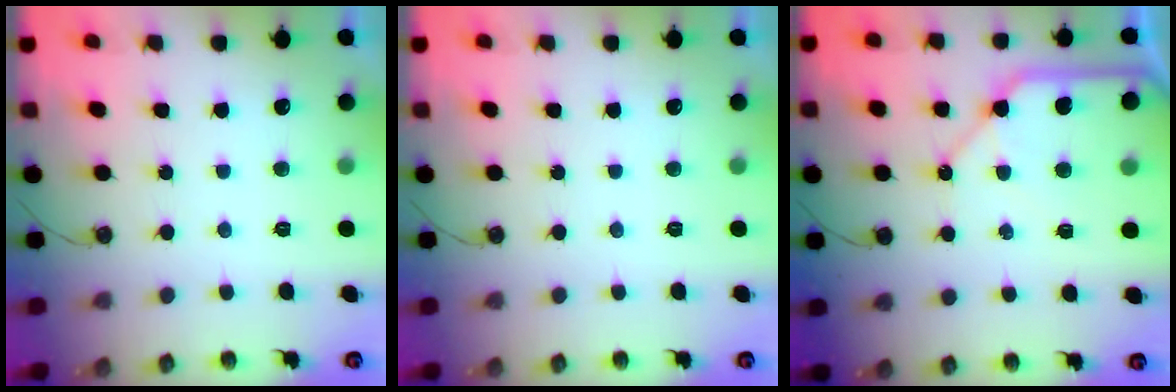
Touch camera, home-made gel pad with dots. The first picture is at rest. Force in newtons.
{"total": 0.0}
{"total": 11.8, "press": 11.7, "slide": 1.4}